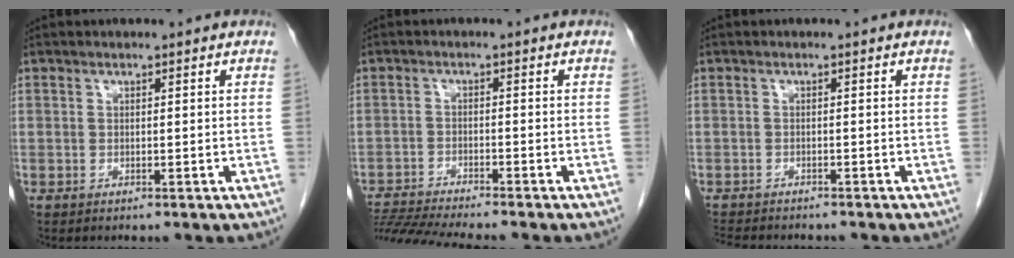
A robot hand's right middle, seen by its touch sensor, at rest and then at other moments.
{"total": 10.2, "force": [-9.4, -1.1, 3.9], "torque": [-0.061, -0.011, -0.157]}
{"total": 6.2, "force": [-5.7, 1.5, 2.2], "torque": [-0.034, -0.007, -0.084]}